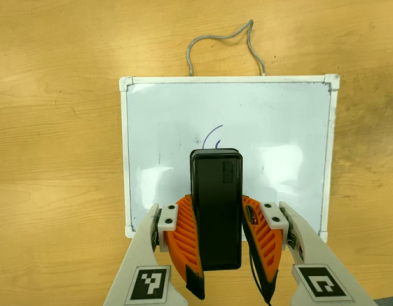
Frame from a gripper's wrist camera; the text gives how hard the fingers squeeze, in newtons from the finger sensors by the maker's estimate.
{"total": 6.1, "left": 5.2, "right": 7.0}